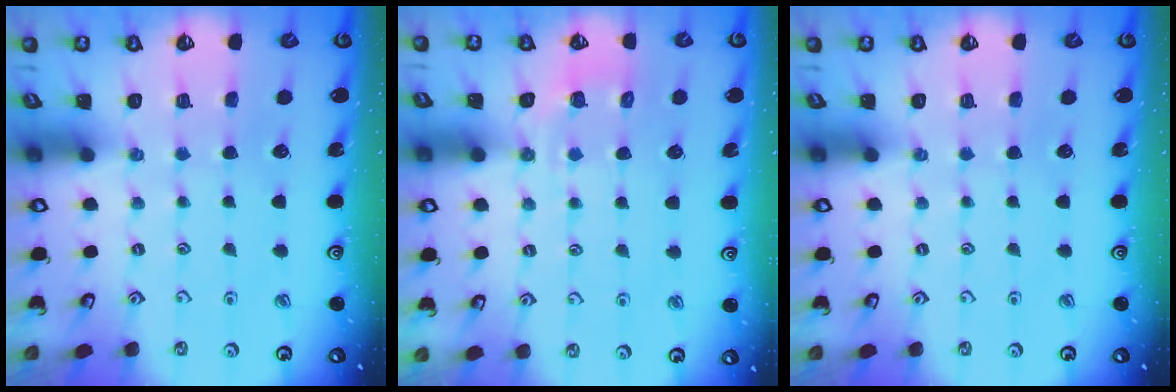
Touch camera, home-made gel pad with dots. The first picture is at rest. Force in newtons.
{"total": 6.6, "press": 6.5, "slide": 1.3}
{"total": 0.0}